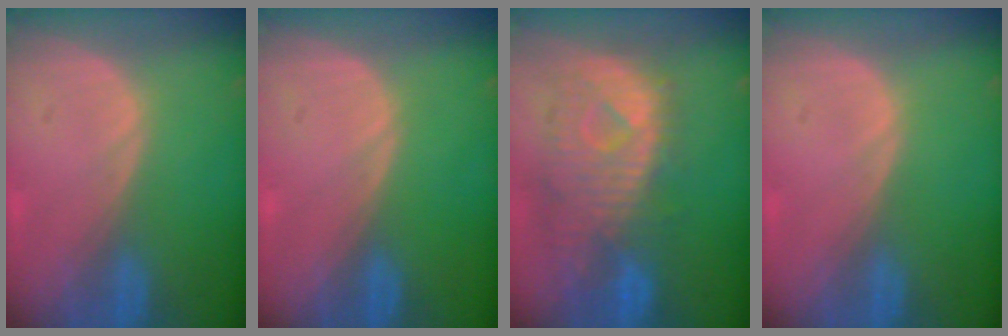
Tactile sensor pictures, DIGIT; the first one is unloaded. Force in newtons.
{"total": 0.0}
{"total": 10.9, "press": 9.6, "slide": 5.2}
{"total": 0.0}